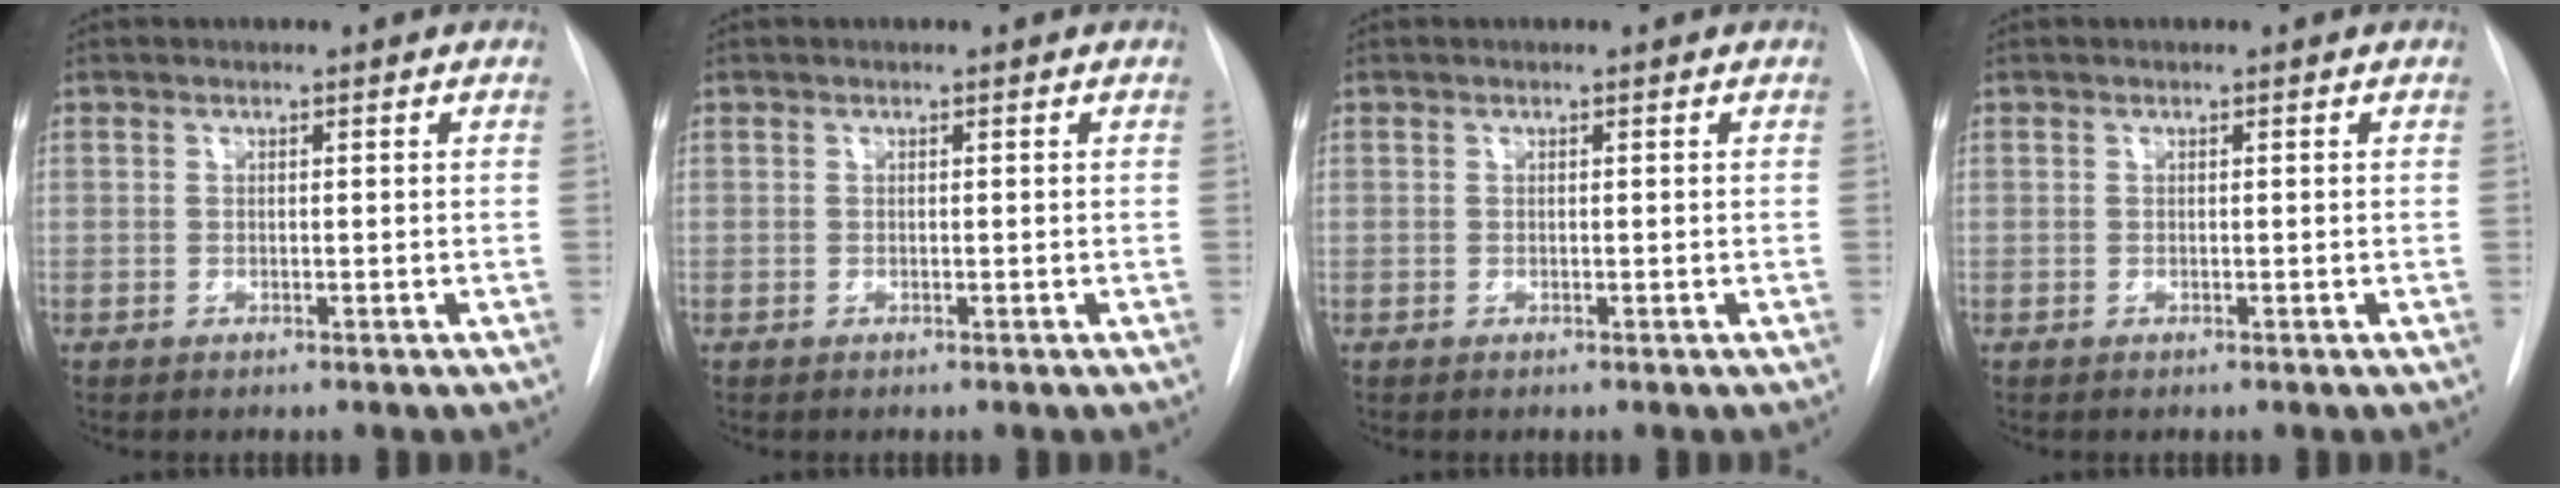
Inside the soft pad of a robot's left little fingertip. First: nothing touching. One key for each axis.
{"total": 0.0}
{"total": 0.0}
{"total": 0.0}